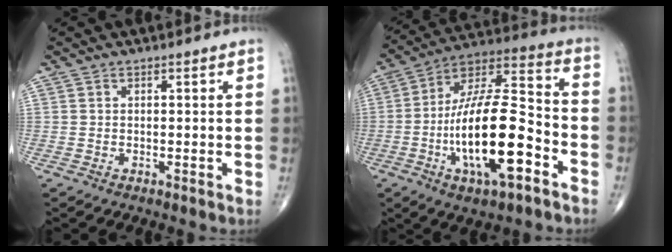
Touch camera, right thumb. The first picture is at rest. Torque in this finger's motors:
{"motor_torque": [2.29, 1.85, 1.90, -0.87, 0.33]}